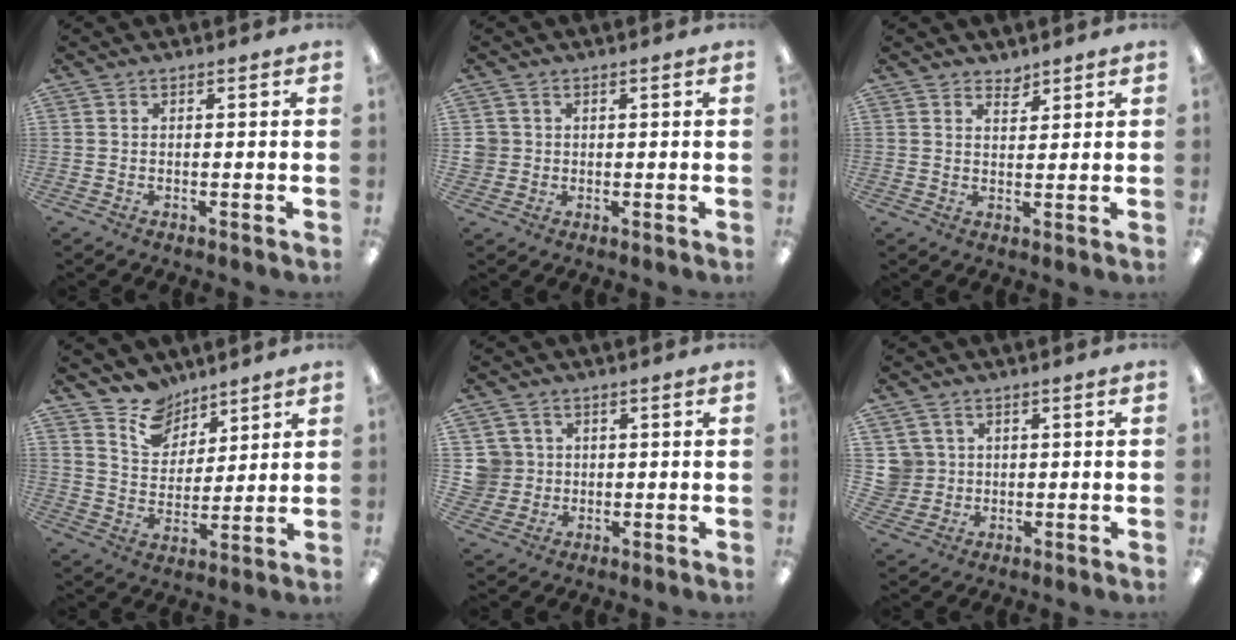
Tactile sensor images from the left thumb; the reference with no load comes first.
{"total": 3.0, "force": [0.5, 2.9, 0.2], "torque": [-0.003, 0.002, 0.007]}
{"total": 2.7, "force": [2.4, 1.0, 0.2], "torque": [0.009, -0.020, 0.043]}
{"total": 10.2, "force": [8.2, 5.9, 1.4], "torque": [-0.037, -0.055, 0.157]}
{"total": 5.8, "force": [1.3, 5.6, 0.4], "torque": [-0.029, 0.006, 0.027]}
{"total": 5.0, "force": [1.4, 4.8, 0.2], "torque": [-0.015, 0.007, 0.029]}